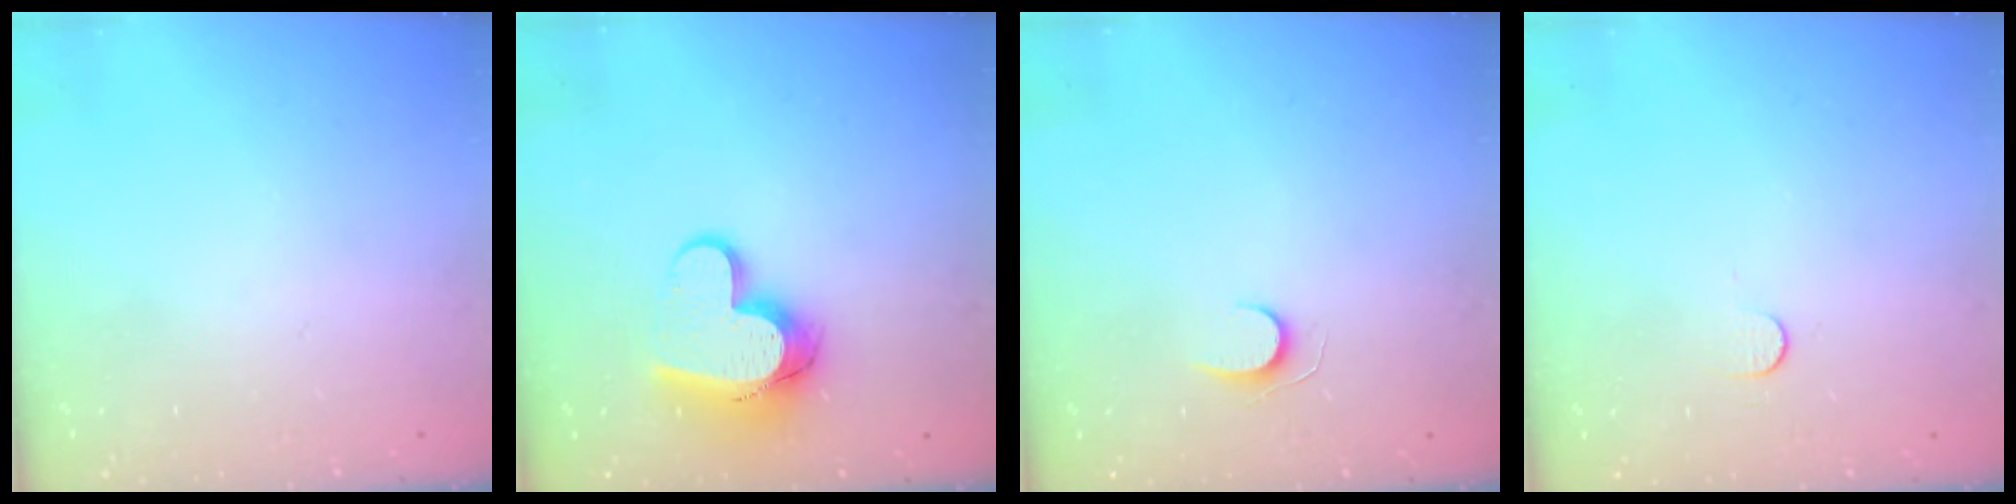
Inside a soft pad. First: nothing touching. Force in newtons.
{"total": 12.7, "press": 12.7, "slide": 1.4}
{"total": 5.4, "press": 5.4, "slide": 0.5}
{"total": 3.7, "press": 3.7, "slide": 0.4}